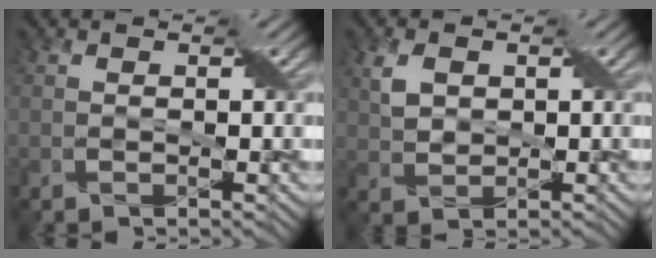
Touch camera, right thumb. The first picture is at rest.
{"total": 3.4, "force": [1.0, 2.4, 2.2], "torque": [-0.052, 0.005, 0.021]}